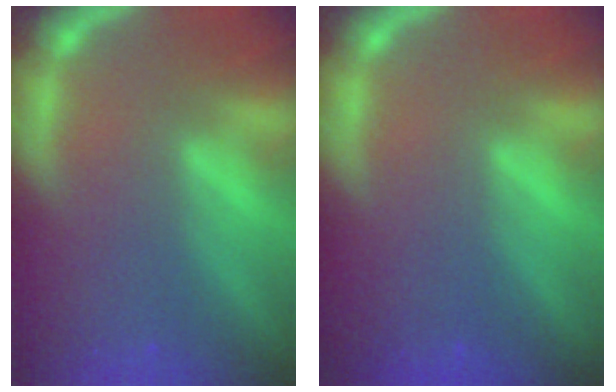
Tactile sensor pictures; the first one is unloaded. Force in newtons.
{"total": 0.0}